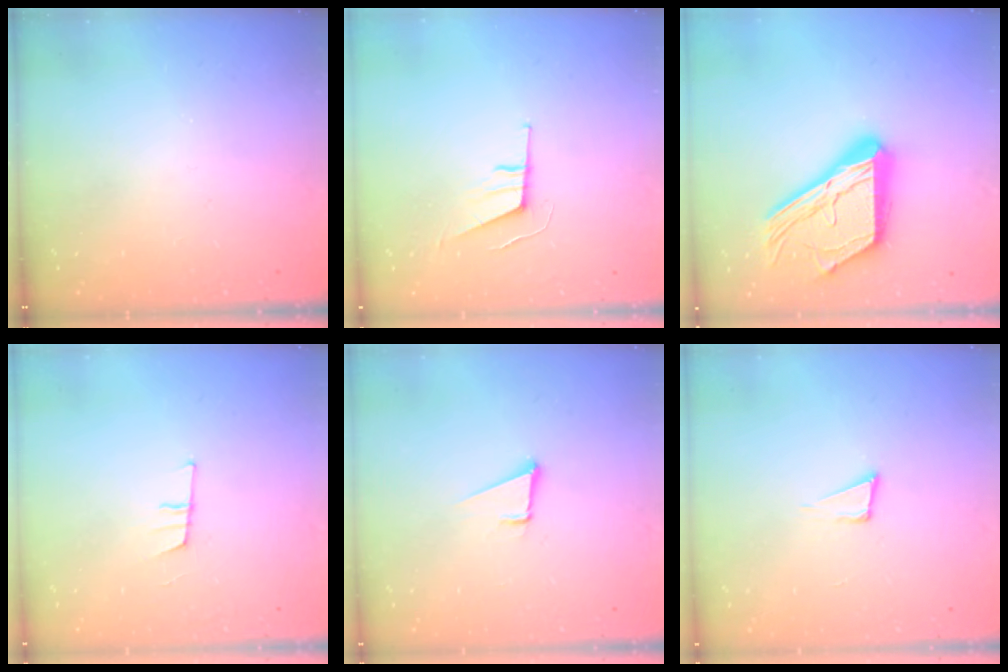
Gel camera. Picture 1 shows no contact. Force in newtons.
{"total": 6.4, "press": 5.9, "slide": 2.5}
{"total": 23.5, "press": 23.4, "slide": 2.1}
{"total": 7.6, "press": 7.0, "slide": 3.0}
{"total": 3.6, "press": 2.7, "slide": 2.4}
{"total": 3.9, "press": 2.6, "slide": 2.9}